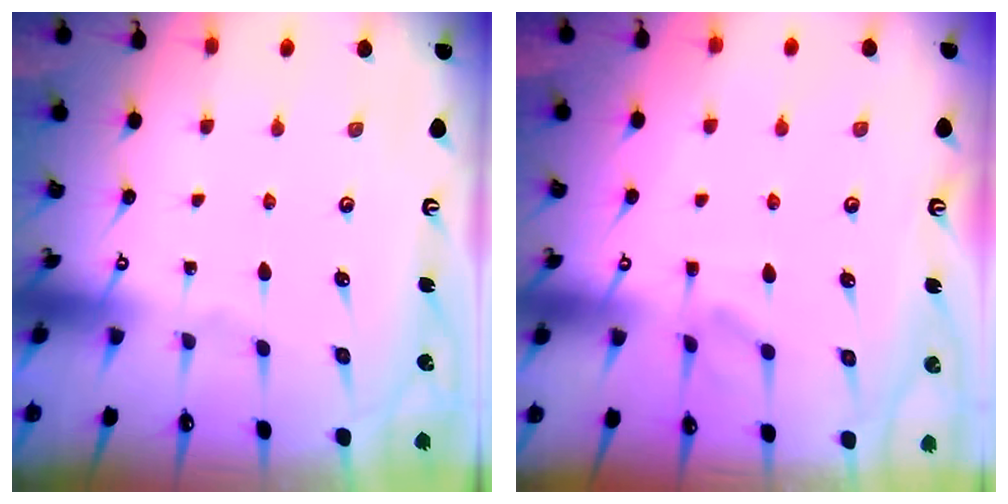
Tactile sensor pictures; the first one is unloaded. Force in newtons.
{"total": 3.4, "press": 3.3, "slide": 0.8}